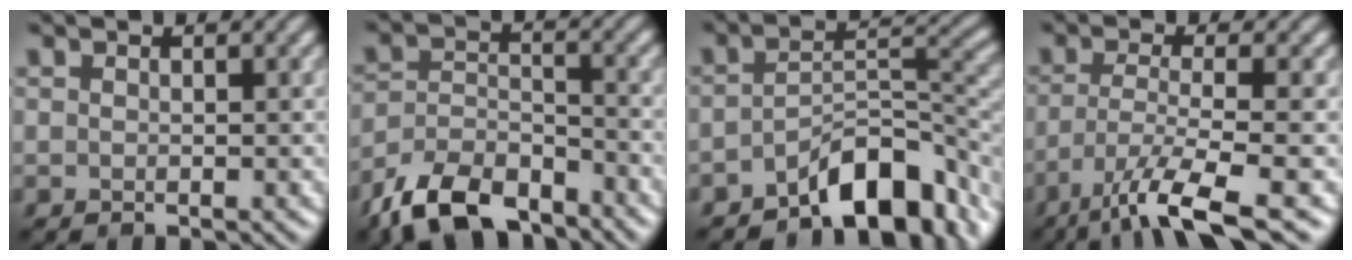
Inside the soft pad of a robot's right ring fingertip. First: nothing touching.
{"total": 7.9, "force": [-6.2, 3.4, 3.6], "torque": [-0.065, -0.006, -0.127]}
{"total": 8.4, "force": [-5.3, 3.5, 5.6], "torque": [-0.066, 0.002, -0.087]}
{"total": 7.0, "force": [-4.2, 1.4, 5.5], "torque": [-0.090, -0.007, -0.081]}